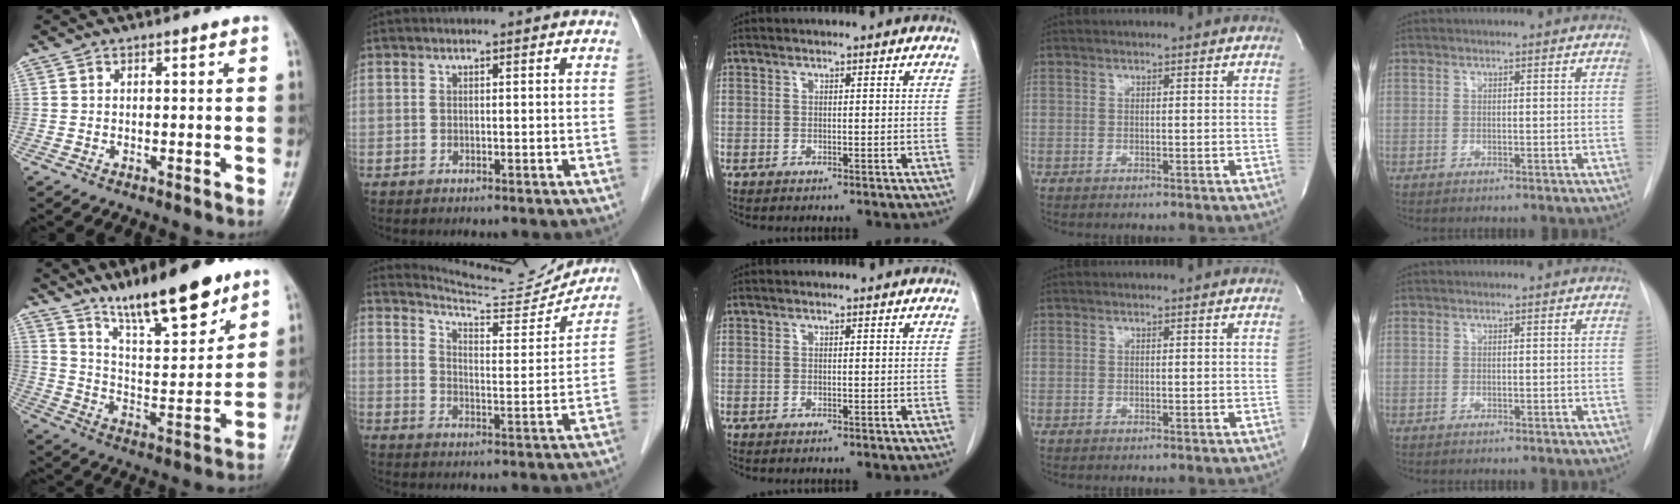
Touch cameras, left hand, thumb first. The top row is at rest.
{"thumb": {"total": 17.8, "force": [12.8, 4.7, 11.4], "torque": [-0.152, -0.076, 0.221]}, "index": {"total": 13.6, "force": [13.5, 0.4, 1.5], "torque": [-0.028, -0.045, 0.180]}}